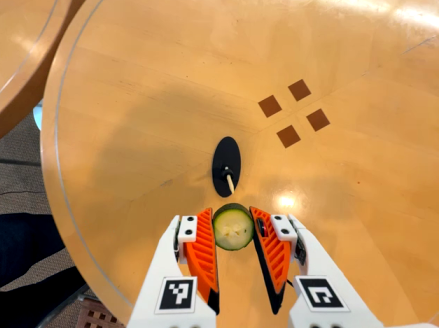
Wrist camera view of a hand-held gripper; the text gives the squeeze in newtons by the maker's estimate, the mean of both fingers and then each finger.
{"total": 9.2, "left": 8.9, "right": 9.4}